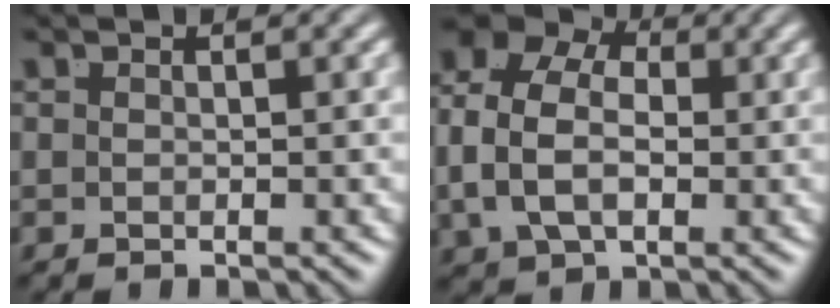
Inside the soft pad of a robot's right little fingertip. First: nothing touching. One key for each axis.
{"total": 10.2, "fx": 1.7, "fy": 8.0, "fz": 6.1, "tx": -0.124, "ty": 0.010, "tz": 0.015}